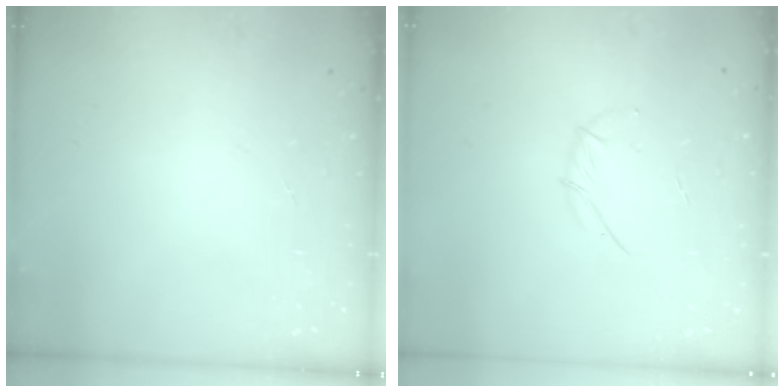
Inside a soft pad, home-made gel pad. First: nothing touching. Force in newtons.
{"total": 4.0, "press": 4.0, "slide": 0.7}